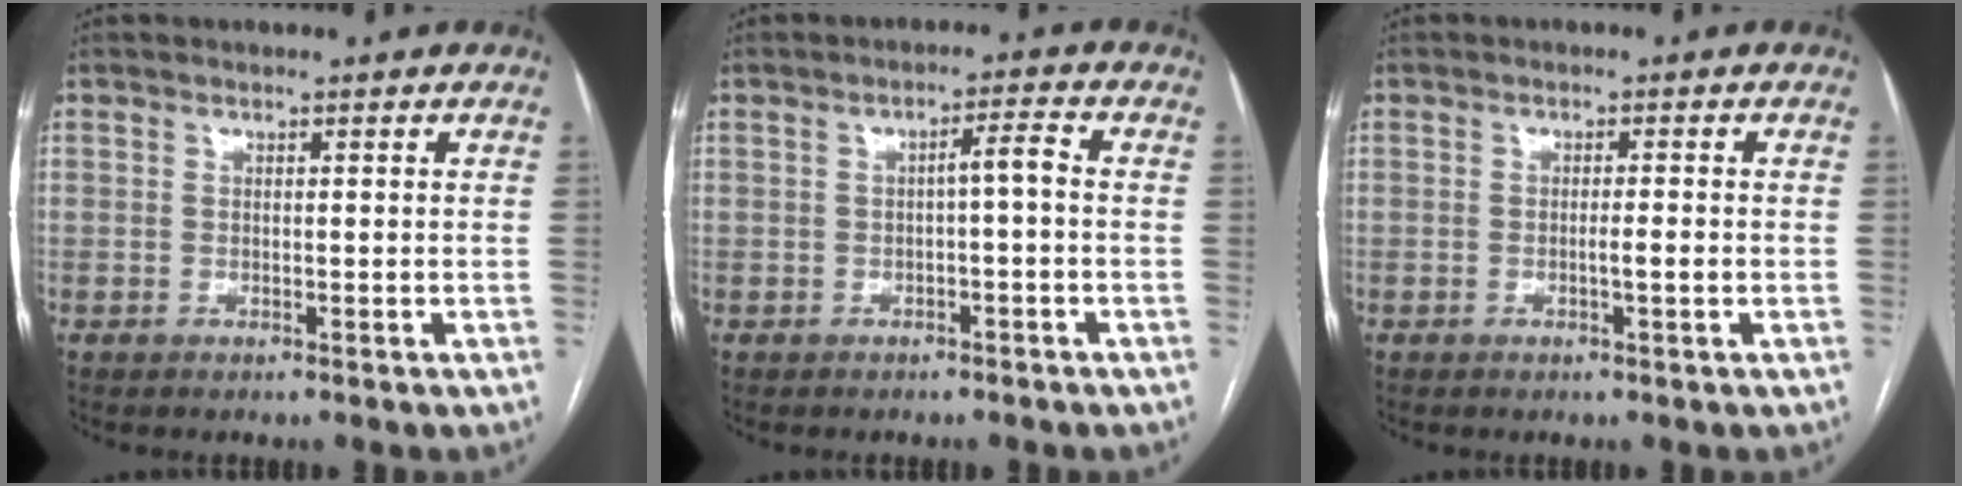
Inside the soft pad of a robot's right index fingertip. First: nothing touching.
{"total": 2.8, "force": [-0.4, 0.2, 2.8], "torque": [-0.040, 0.011, -0.005]}
{"total": 1.7, "force": [-0.4, 0.0, 1.6], "torque": [-0.028, 0.000, -0.007]}